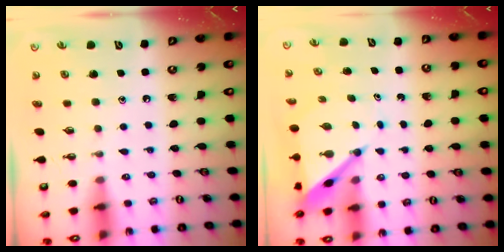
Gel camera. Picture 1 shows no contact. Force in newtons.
{"total": 5.9, "press": 5.9, "slide": 0.6}